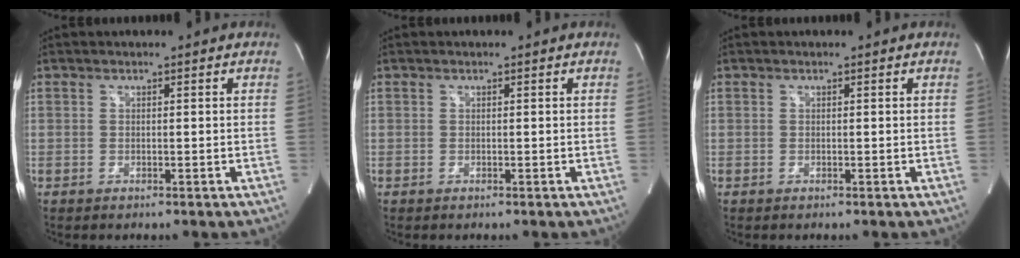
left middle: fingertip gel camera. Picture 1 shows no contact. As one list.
[{"total": 0.0}, {"total": 0.0}]